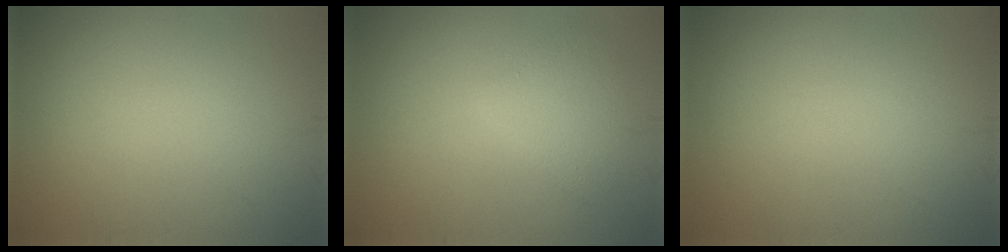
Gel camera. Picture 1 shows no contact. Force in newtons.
{"total": 2.5, "press": 2.5, "slide": 0.2}
{"total": 0.0}